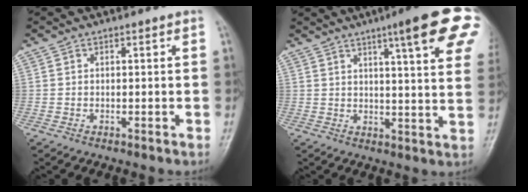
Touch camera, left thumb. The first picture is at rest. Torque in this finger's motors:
{"motor_torque": [2.41, 1.64, 1.77, -1.00, 0.10]}